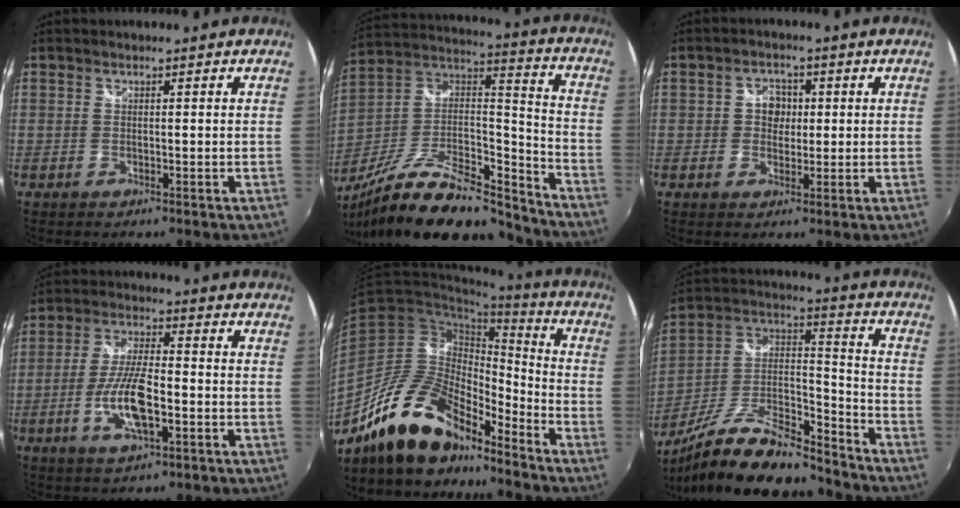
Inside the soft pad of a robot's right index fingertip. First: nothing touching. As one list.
[{"total": 27.1, "force": [-20.1, 8.8, 15.8], "torque": [-0.283, -0.009, -0.325]}, {"total": 3.9, "force": [0.3, 3.4, 1.8], "torque": [-0.025, 0.011, 0.002]}, {"total": 10.4, "force": [-3.3, 3.2, 9.4], "torque": [-0.191, -0.004, -0.063]}, {"total": 17.3, "force": [-13.8, 6.2, 8.4], "torque": [-0.161, 0.013, -0.247]}, {"total": 22.4, "force": [-17.4, 6.6, 12.5], "torque": [-0.242, -0.007, -0.291]}]